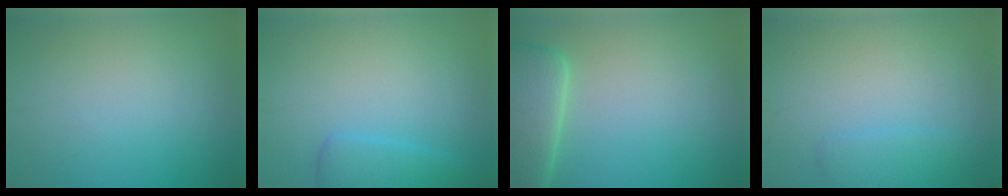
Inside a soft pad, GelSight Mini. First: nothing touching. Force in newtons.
{"total": 2.6, "press": 2.6, "slide": 0.2}
{"total": 5.6, "press": 5.6, "slide": 0.5}
{"total": 1.5, "press": 1.5, "slide": 0.1}